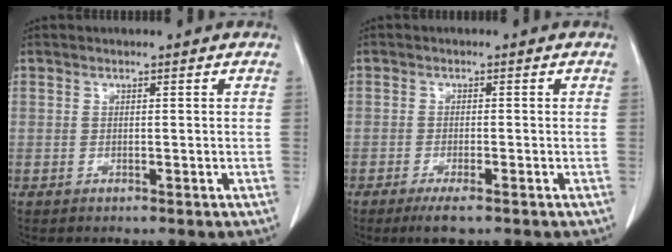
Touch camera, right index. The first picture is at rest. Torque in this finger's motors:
{"motor_torque": [0.39, -0.34, 0.19, 0.04]}